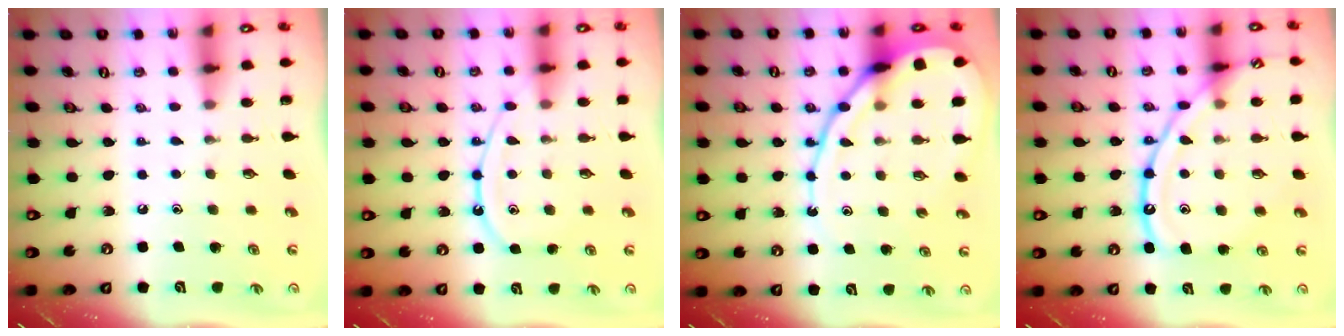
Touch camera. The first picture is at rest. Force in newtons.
{"total": 11.1, "press": 11.1, "slide": 1.2}
{"total": 13.7, "press": 13.6, "slide": 1.1}
{"total": 16.4, "press": 16.3, "slide": 1.4}